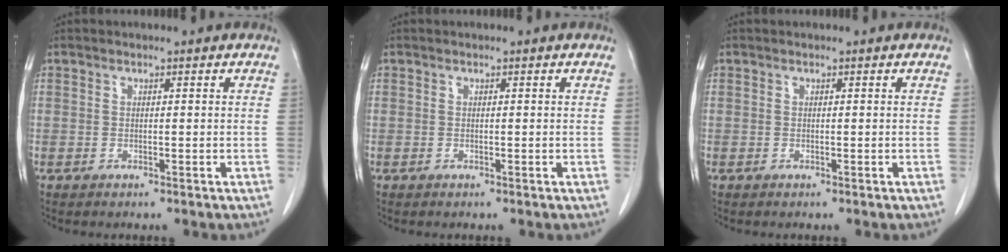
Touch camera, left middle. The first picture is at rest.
{"total": 0.0}
{"total": 0.0}